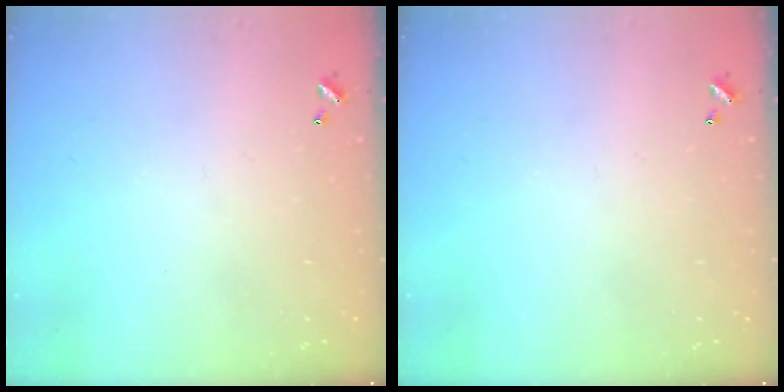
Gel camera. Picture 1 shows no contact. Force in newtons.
{"total": 0.0}